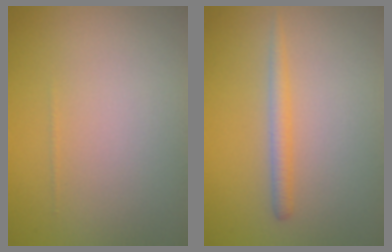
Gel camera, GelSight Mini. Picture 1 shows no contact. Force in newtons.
{"total": 1.7, "press": 1.7, "slide": 0.2}